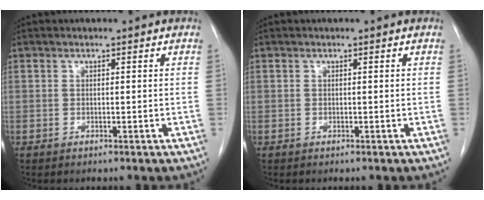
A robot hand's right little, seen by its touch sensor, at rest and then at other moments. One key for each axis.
{"total": 0.0}